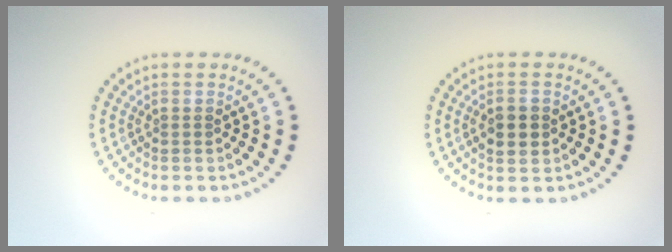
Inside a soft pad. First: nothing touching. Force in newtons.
{"total": 2.5, "press": 2.5, "slide": 0.1}